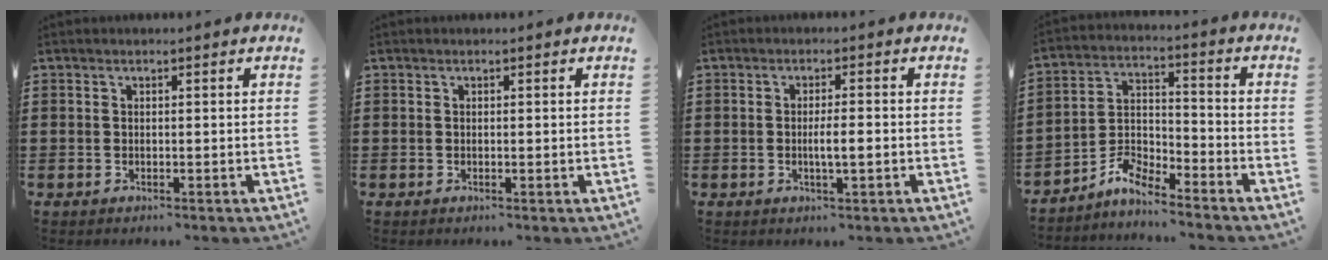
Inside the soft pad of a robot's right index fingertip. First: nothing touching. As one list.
[{"total": 0.0}, {"total": 3.0, "force": [-0.6, 0.4, 2.9], "torque": [-0.052, -0.002, -0.011]}, {"total": 5.7, "force": [-5.1, 1.5, 2.0], "torque": [-0.058, 0.004, -0.106]}]